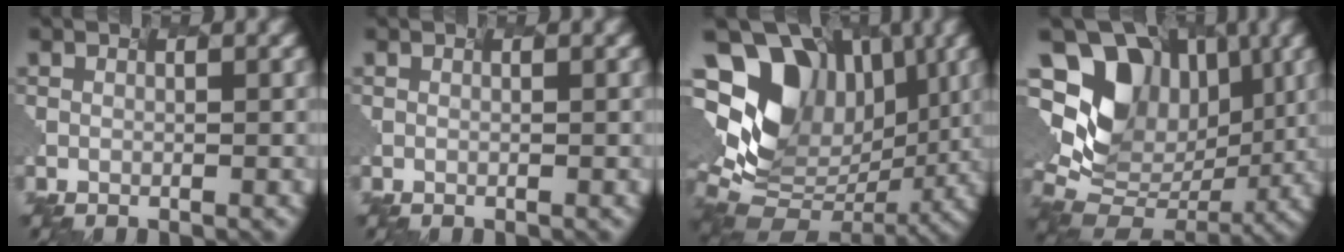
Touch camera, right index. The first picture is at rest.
{"total": 0.0}
{"total": 11.4, "force": [3.7, 8.2, 7.1], "torque": [-0.148, 0.019, 0.094]}
{"total": 8.9, "force": [3.0, 6.9, 4.8], "torque": [-0.104, 0.007, 0.083]}